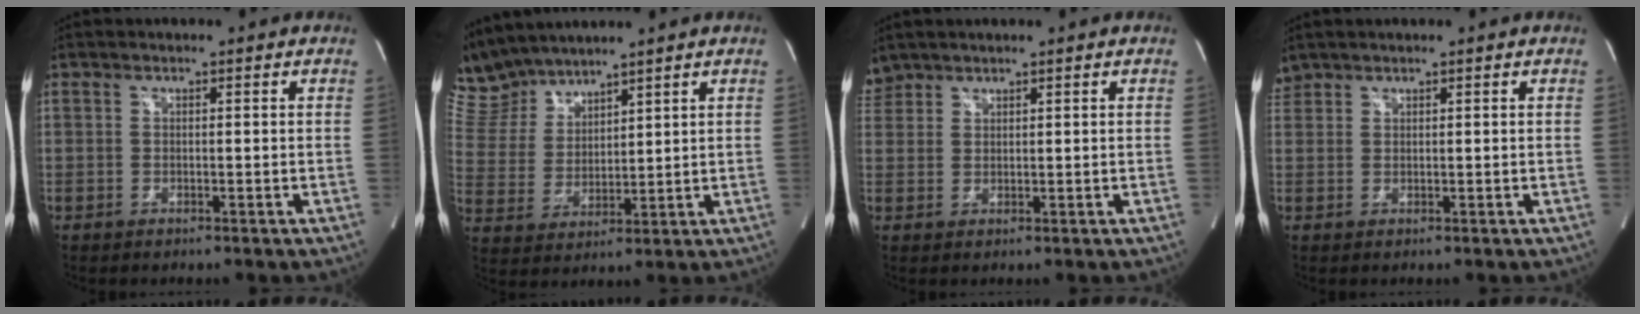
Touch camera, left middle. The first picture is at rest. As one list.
[{"total": 8.7, "force": [8.4, 1.9, 1.0], "torque": [-0.044, 0.020, 0.188]}, {"total": 2.9, "force": [2.6, 1.2, -0.2], "torque": [0.002, 0.015, 0.053]}, {"total": 1.9, "force": [1.7, 0.8, -0.2], "torque": [0.002, 0.014, 0.035]}]